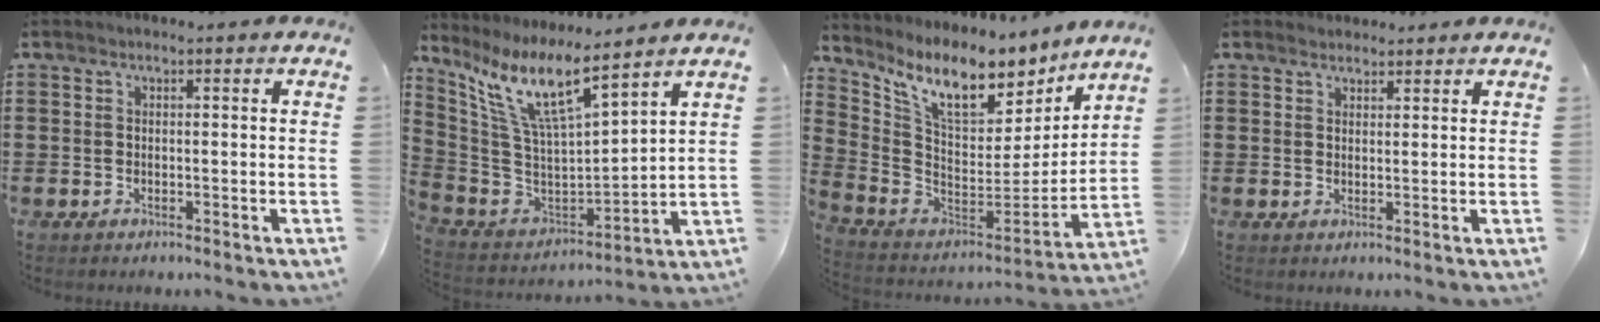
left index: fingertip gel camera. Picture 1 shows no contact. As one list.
[{"total": 11.4, "force": [7.5, 1.7, 8.4], "torque": [-0.199, -0.054, 0.126]}, {"total": 10.5, "force": [7.6, 3.5, 6.3], "torque": [-0.151, -0.050, 0.132]}, {"total": 1.9, "force": [1.7, 0.7, 0.0], "torque": [-0.005, 0.003, 0.035]}]